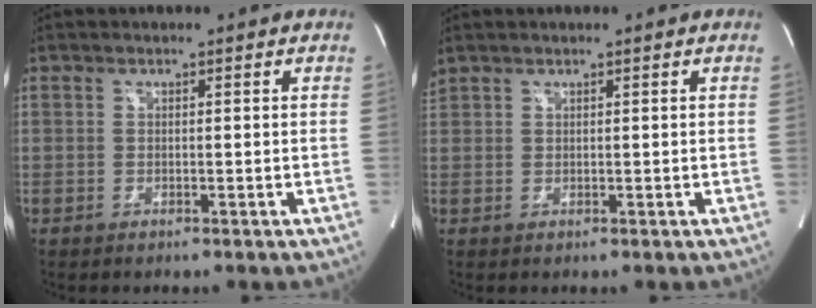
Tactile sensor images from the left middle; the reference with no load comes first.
{"total": 1.3, "force": [1.2, 0.2, 0.3], "torque": [-0.021, 0.021, 0.031]}